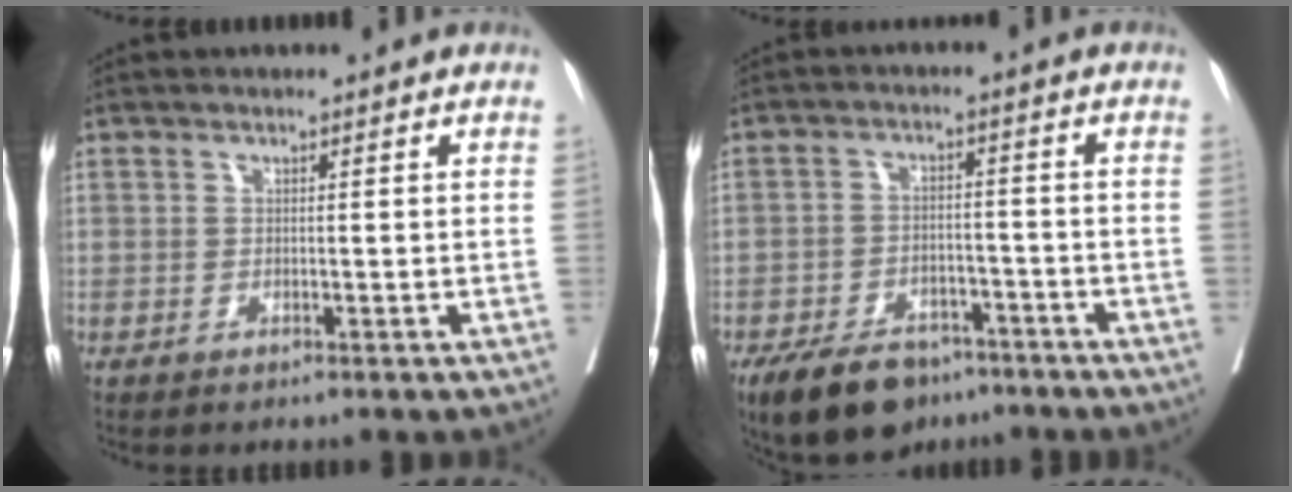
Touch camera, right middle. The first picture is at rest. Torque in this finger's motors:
{"motor_torque": [0.85, -0.71, 0.14, 0.04]}